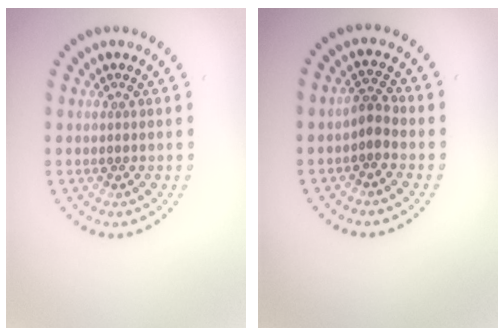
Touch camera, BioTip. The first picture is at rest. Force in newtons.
{"total": 1.6, "press": 1.4, "slide": 0.9}